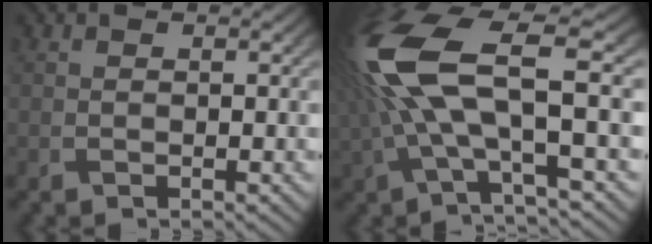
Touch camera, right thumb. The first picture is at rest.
{"total": 14.1, "force": [0.7, 4.6, 13.3], "torque": [-0.311, 0.006, 0.011]}